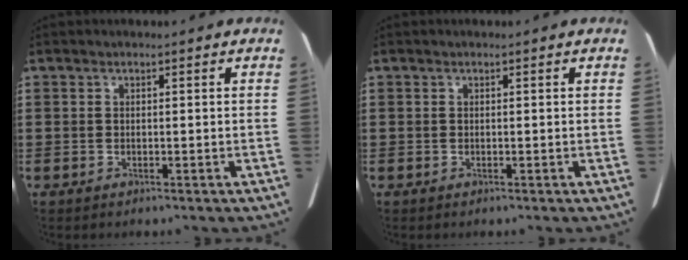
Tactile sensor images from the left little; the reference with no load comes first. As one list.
[{"total": 0.0}]